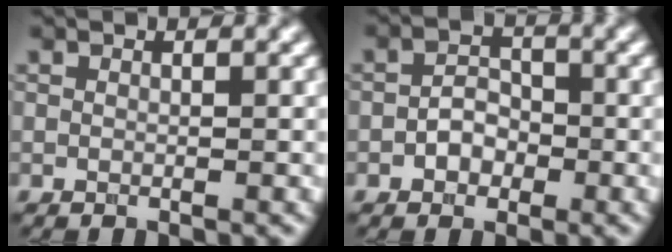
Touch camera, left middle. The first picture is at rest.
{"total": 2.4, "force": [-0.8, 1.8, 1.3], "torque": [-0.022, 0.003, -0.018]}